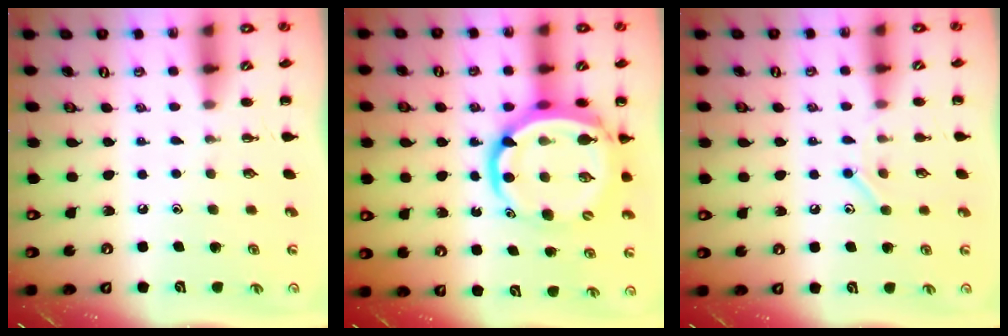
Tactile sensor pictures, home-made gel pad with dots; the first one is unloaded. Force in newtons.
{"total": 14.4, "press": 13.9, "slide": 3.8}
{"total": 8.0, "press": 7.9, "slide": 0.6}